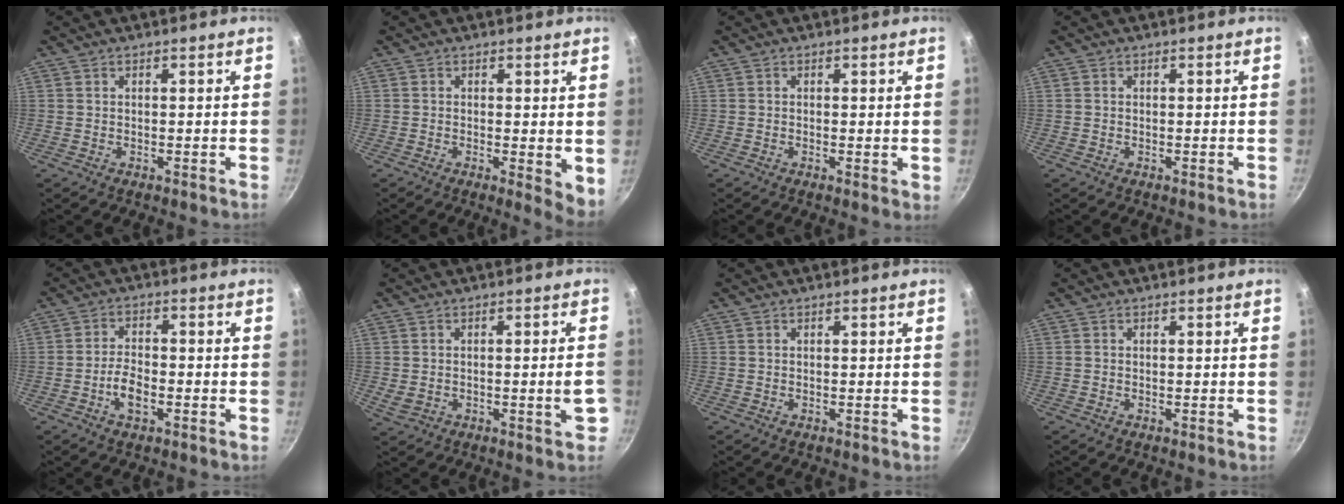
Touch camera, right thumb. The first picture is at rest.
{"total": 4.4, "force": [-0.1, 1.6, 4.1], "torque": [-0.051, -0.012, -0.002]}
{"total": 1.1, "force": [0.0, 0.4, 1.1], "torque": [-0.015, -0.003, -0.002]}
{"total": 0.0}
{"total": 5.2, "force": [-2.0, 2.6, 4.1], "torque": [-0.072, 0.020, -0.041]}
{"total": 5.9, "force": [-1.0, 2.0, 5.4], "torque": [-0.080, 0.000, -0.006]}
{"total": 0.0}
{"total": 0.0}